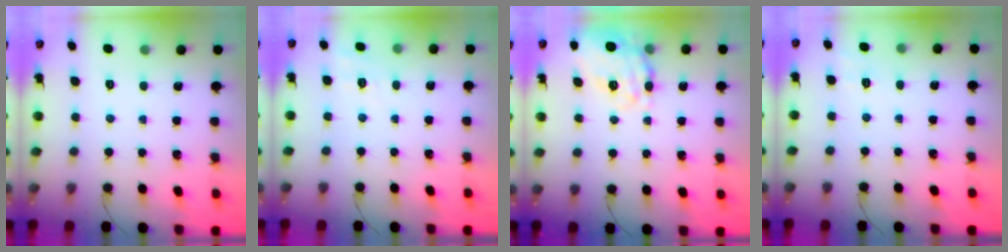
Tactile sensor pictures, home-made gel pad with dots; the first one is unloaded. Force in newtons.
{"total": 5.5, "press": 5.2, "slide": 1.9}
{"total": 12.4, "press": 12.0, "slide": 3.0}
{"total": 1.8, "press": 0.9, "slide": 1.6}